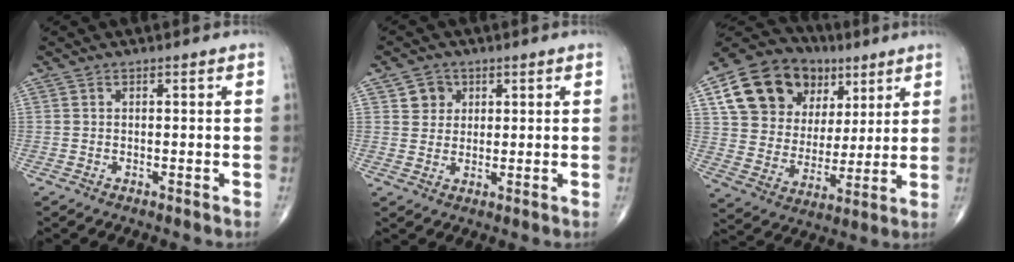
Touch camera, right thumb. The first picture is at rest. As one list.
[{"total": 4.0, "force": [1.7, 3.5, 0.8], "torque": [0.009, -0.005, 0.025]}, {"total": 20.0, "force": [8.8, 15.2, 9.6], "torque": [-0.132, -0.003, 0.159]}]